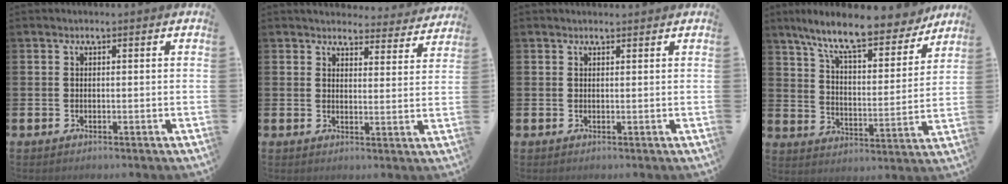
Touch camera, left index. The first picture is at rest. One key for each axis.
{"total": 4.1, "fx": 3.9, "fy": 1.1, "fz": 0.3, "tx": -0.003, "ty": -0.033, "tz": 0.065}
{"total": 0.5, "fx": 0.5, "fy": 0.0, "fz": 0.0, "tx": 0.011, "ty": -0.004, "tz": 0.007}
{"total": 11.0, "fx": 9.5, "fy": 1.9, "fz": 5.0, "tx": -0.115, "ty": -0.057, "tz": 0.161}